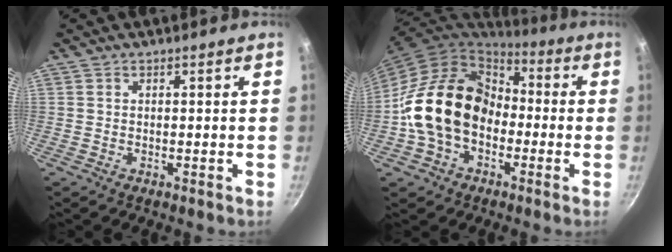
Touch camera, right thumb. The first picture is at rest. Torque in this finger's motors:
{"motor_torque": [1.60, 3.41, 1.39, -1.39, 0.42]}